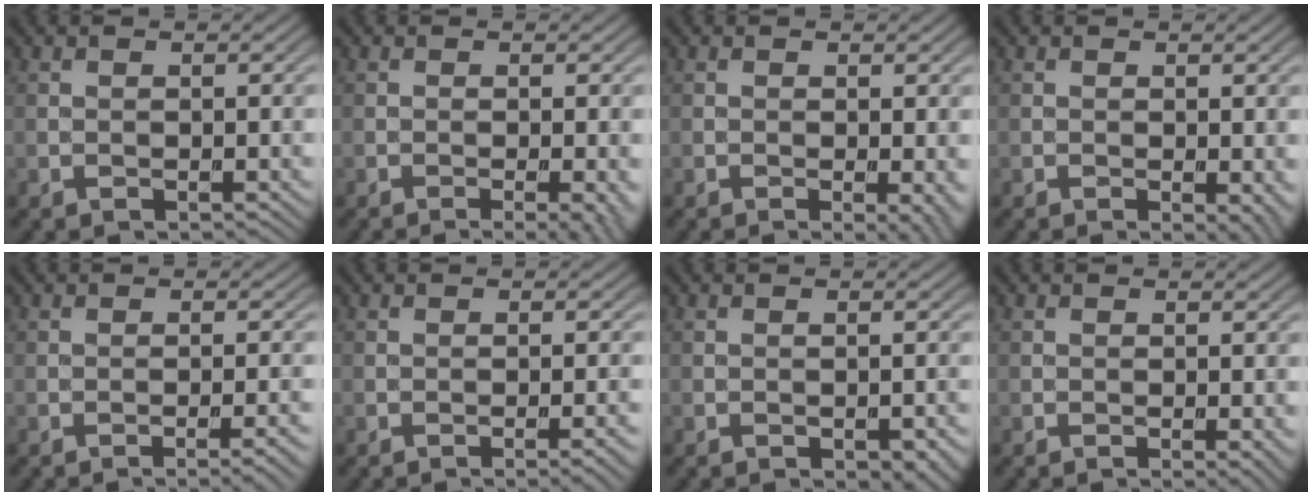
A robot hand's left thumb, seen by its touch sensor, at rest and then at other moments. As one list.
[{"total": 2.8, "force": [-1.0, 0.4, 2.6], "torque": [-0.037, -0.001, -0.016]}, {"total": 2.3, "force": [-0.5, 0.4, 2.2], "torque": [-0.030, -0.007, -0.008]}, {"total": 2.0, "force": [-0.4, 0.7, 1.9], "torque": [-0.022, -0.008, -0.005]}, {"total": 3.1, "force": [-1.6, 0.5, 2.6], "torque": [-0.032, 0.009, -0.029]}, {"total": 2.5, "force": [-1.2, 0.5, 2.1], "torque": [-0.024, 0.006, -0.022]}, {"total": 2.8, "force": [-1.6, 1.2, 2.0], "torque": [-0.023, -0.002, -0.014]}, {"total": 1.1, "force": [-0.4, 0.1, 1.1], "torque": [-0.016, -0.004, -0.007]}]